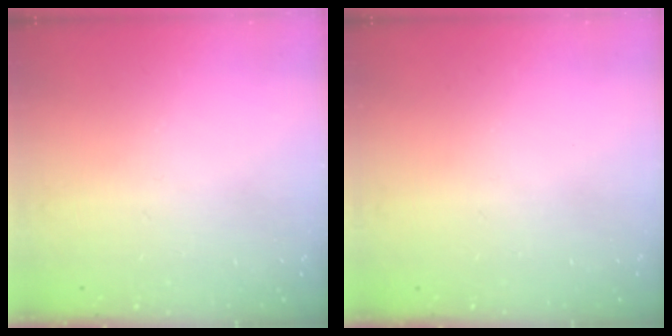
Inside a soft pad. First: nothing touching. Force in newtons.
{"total": 0.0}